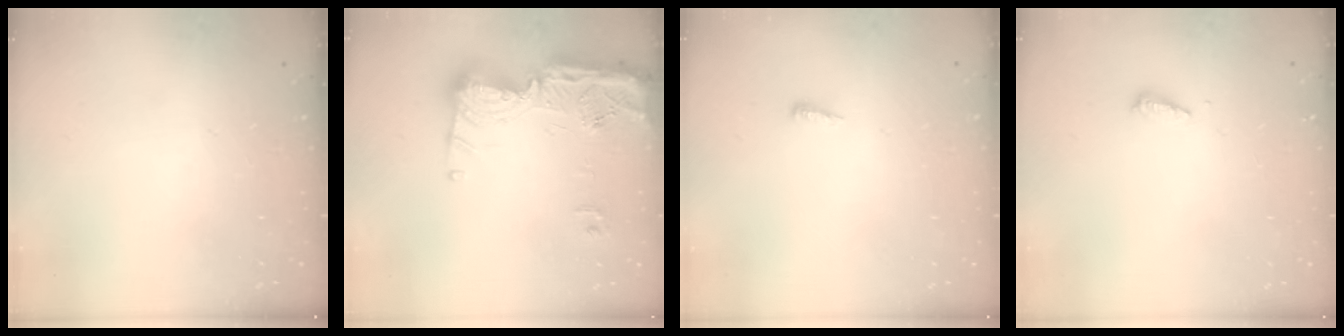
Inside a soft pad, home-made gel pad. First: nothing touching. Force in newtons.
{"total": 17.8, "press": 17.7, "slide": 1.5}
{"total": 2.9, "press": 2.9, "slide": 0.4}
{"total": 4.4, "press": 4.4, "slide": 0.4}